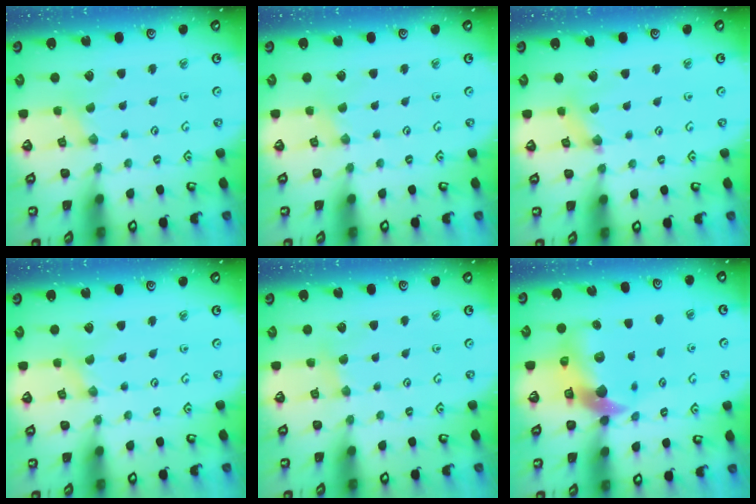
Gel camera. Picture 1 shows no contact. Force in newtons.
{"total": 0.0}
{"total": 1.6, "press": 1.6, "slide": 0.2}
{"total": 0.0}
{"total": 3.5, "press": 3.4, "slide": 0.6}
{"total": 11.6, "press": 11.5, "slide": 1.8}